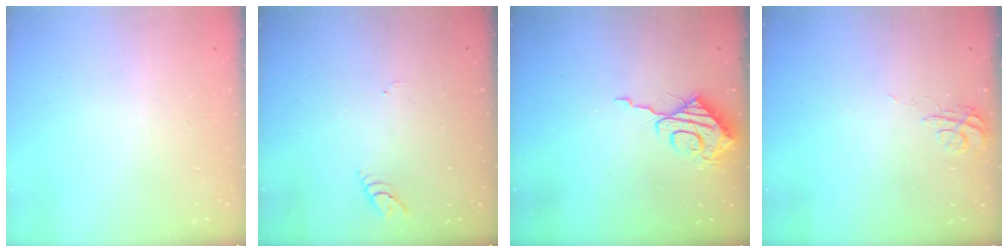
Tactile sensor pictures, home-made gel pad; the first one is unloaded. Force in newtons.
{"total": 2.9, "press": 2.8, "slide": 0.3}
{"total": 9.6, "press": 9.6, "slide": 0.6}
{"total": 5.3, "press": 5.3, "slide": 0.3}